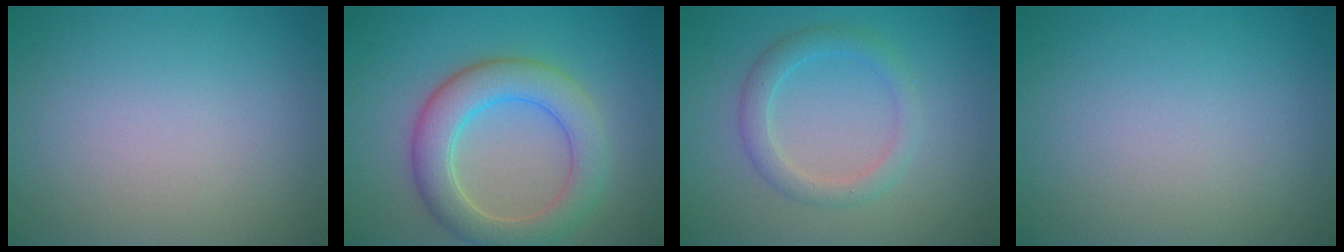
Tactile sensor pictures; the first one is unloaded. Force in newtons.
{"total": 5.9, "press": 5.8, "slide": 0.5}
{"total": 2.5, "press": 2.5, "slide": 0.1}
{"total": 0.0}